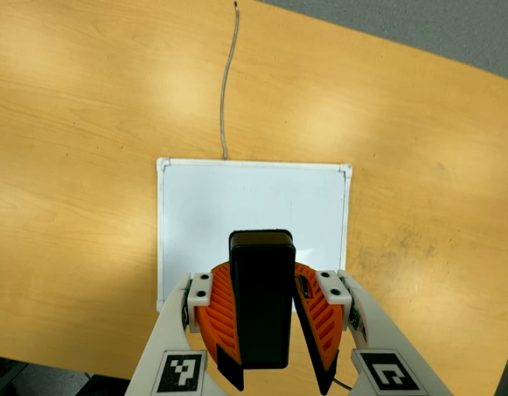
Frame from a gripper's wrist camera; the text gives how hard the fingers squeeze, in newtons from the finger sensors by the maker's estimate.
{"total": 9.0, "left": 8.6, "right": 9.5}